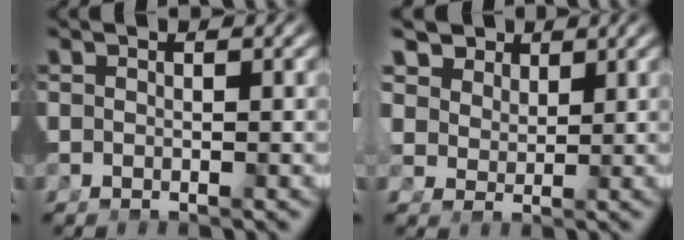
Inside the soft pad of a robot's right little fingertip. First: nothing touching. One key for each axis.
{"total": 4.8, "fx": 2.8, "fy": 3.1, "fz": 2.5, "tx": -0.052, "ty": -0.012, "tz": 0.056}